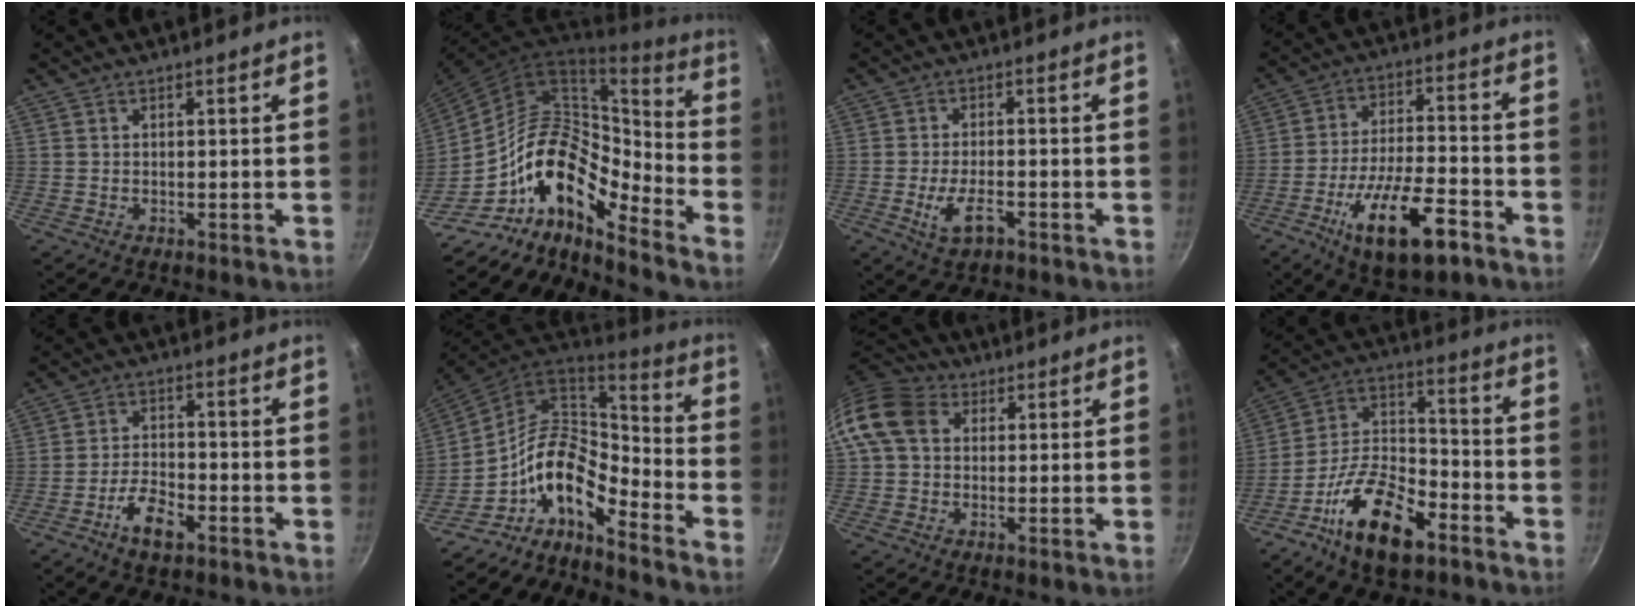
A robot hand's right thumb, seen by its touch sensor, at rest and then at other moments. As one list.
[{"total": 19.1, "force": [-11.8, 8.9, 12.0], "torque": [-0.155, 0.082, -0.226]}, {"total": 6.0, "force": [-2.6, 2.7, 4.7], "torque": [-0.083, 0.010, -0.044]}, {"total": 16.6, "force": [-8.3, 6.1, 13.0], "torque": [-0.218, 0.037, -0.140]}, {"total": 6.7, "force": [-3.7, 3.0, 4.7], "torque": [-0.082, 0.026, -0.070]}, {"total": 14.2, "force": [-7.8, 7.3, 9.4], "torque": [-0.141, 0.080, -0.164]}, {"total": 11.4, "force": [2.5, 8.9, 6.6], "torque": [-0.109, 0.019, 0.027]}, {"total": 17.4, "force": [-9.5, 8.2, 12.0], "torque": [-0.201, 0.061, -0.187]}]